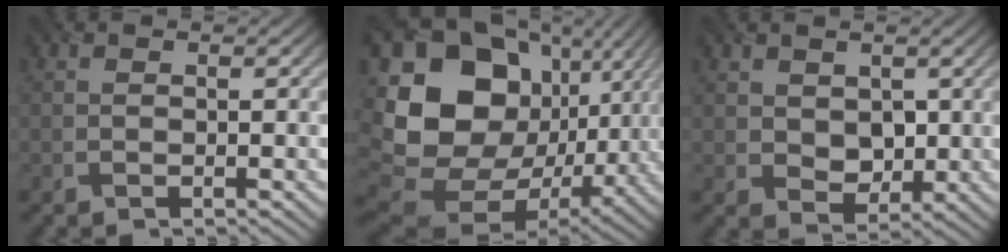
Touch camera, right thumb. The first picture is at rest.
{"total": 20.1, "force": [2.7, 16.1, 11.8], "torque": [-0.264, -0.026, 0.091]}
{"total": 3.9, "force": [1.0, 3.0, 2.3], "torque": [-0.059, -0.009, 0.020]}